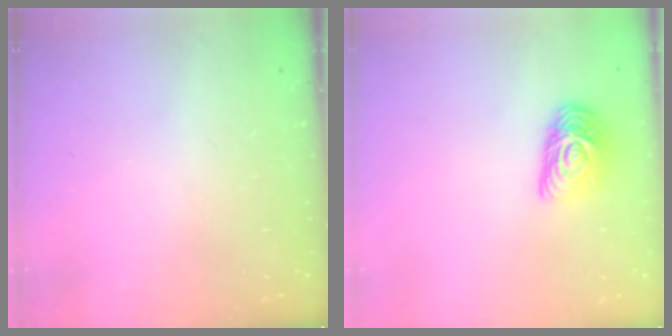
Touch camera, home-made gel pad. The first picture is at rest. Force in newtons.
{"total": 10.8, "press": 10.8, "slide": 0.6}